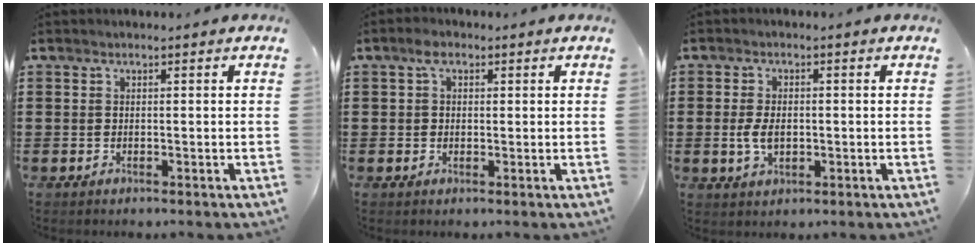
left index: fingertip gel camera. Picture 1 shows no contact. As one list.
[{"total": 2.7, "force": [1.2, 1.9, 1.4], "torque": [-0.033, 0.011, 0.021]}, {"total": 4.1, "force": [-0.4, 2.4, 3.3], "torque": [-0.077, 0.000, -0.011]}]